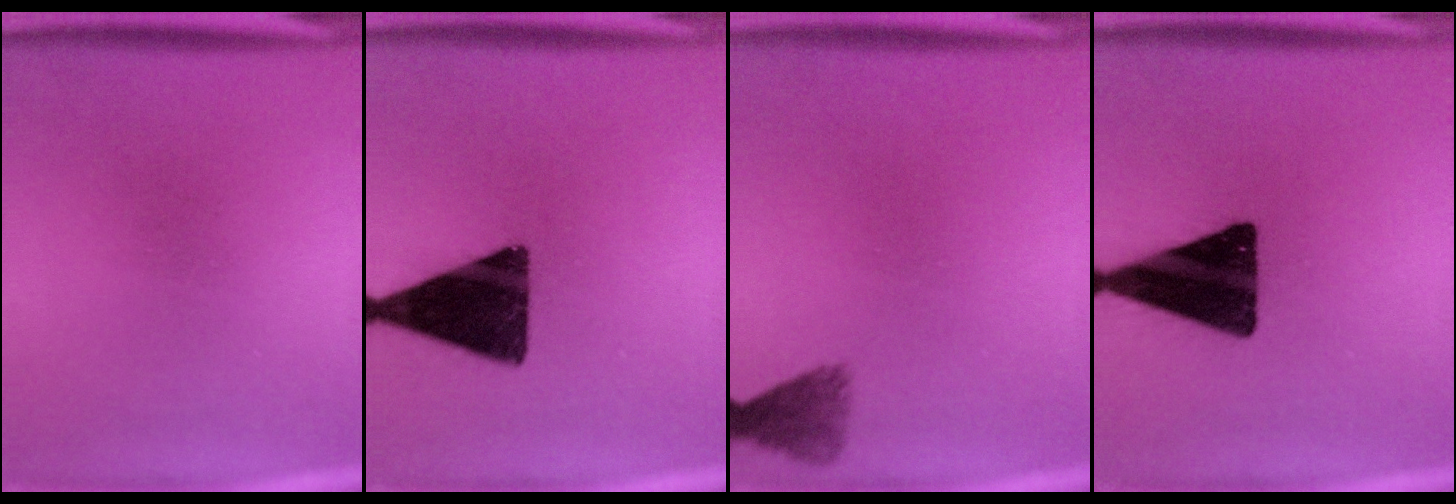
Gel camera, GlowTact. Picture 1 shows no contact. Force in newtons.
{"total": 15.9}
{"total": 3.0}
{"total": 18.4}